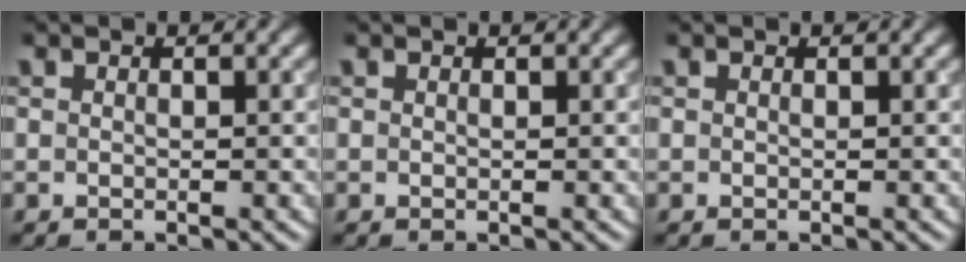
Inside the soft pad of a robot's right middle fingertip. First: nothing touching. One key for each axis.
{"total": 0.0}
{"total": 0.0}